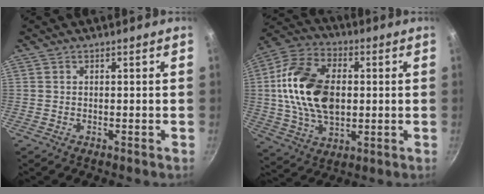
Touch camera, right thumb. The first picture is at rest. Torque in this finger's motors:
{"motor_torque": [2.33, 2.68, 2.10, 0.02, 0.43]}